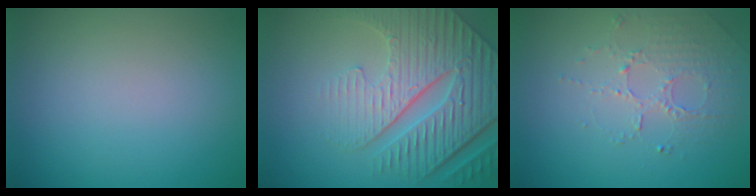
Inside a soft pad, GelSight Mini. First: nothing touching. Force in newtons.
{"total": 7.2, "press": 5.8, "slide": 4.3}
{"total": 1.9, "press": 1.5, "slide": 1.1}